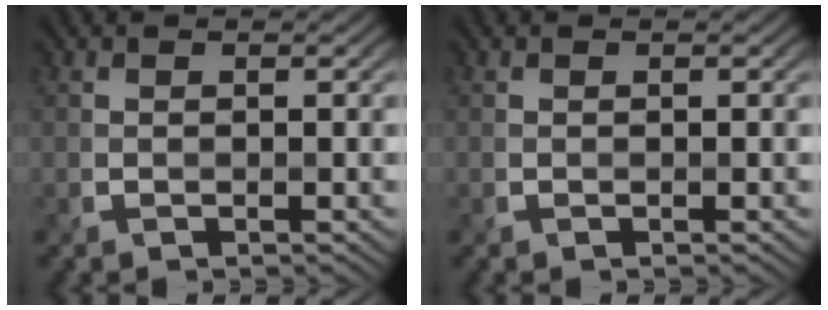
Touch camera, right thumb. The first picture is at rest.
{"total": 0.0}